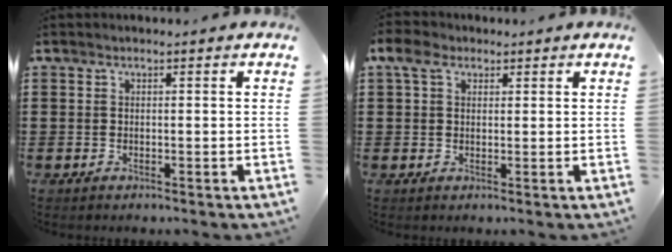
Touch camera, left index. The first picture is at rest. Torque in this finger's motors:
{"motor_torque": [1.10, -0.24, 0.10, 0.04]}